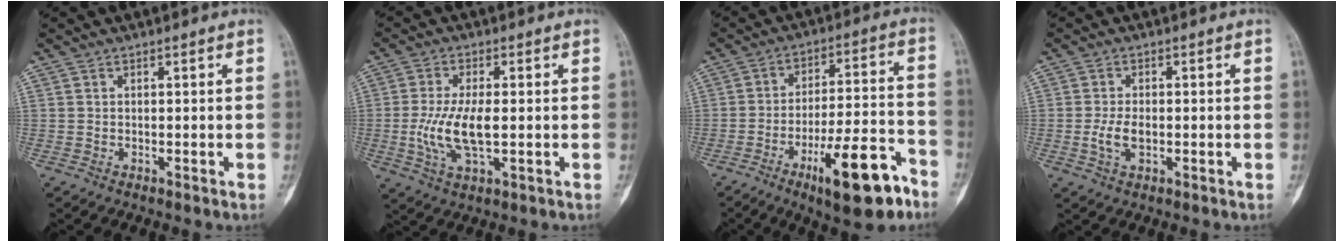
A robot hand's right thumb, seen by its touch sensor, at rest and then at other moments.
{"total": 9.1, "force": [-0.7, 3.5, 8.4], "torque": [-0.185, -0.005, -0.010]}
{"total": 16.7, "force": [-9.3, 4.9, 12.9], "torque": [-0.190, 0.061, -0.140]}
{"total": 3.9, "force": [-0.7, 2.1, 3.2], "torque": [-0.070, 0.002, -0.012]}